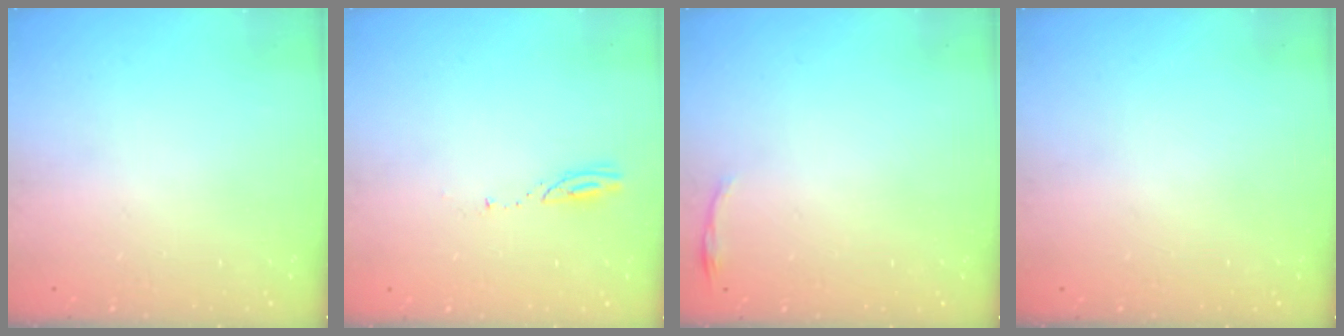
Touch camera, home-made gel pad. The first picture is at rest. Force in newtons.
{"total": 3.2, "press": 3.2, "slide": 0.3}
{"total": 3.6, "press": 3.5, "slide": 0.7}
{"total": 0.0}